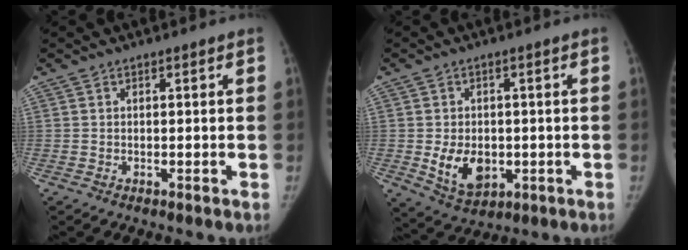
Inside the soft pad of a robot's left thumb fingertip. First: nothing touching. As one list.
[{"total": 8.0, "force": [-1.4, 5.7, 5.3], "torque": [-0.069, -0.006, -0.009]}]